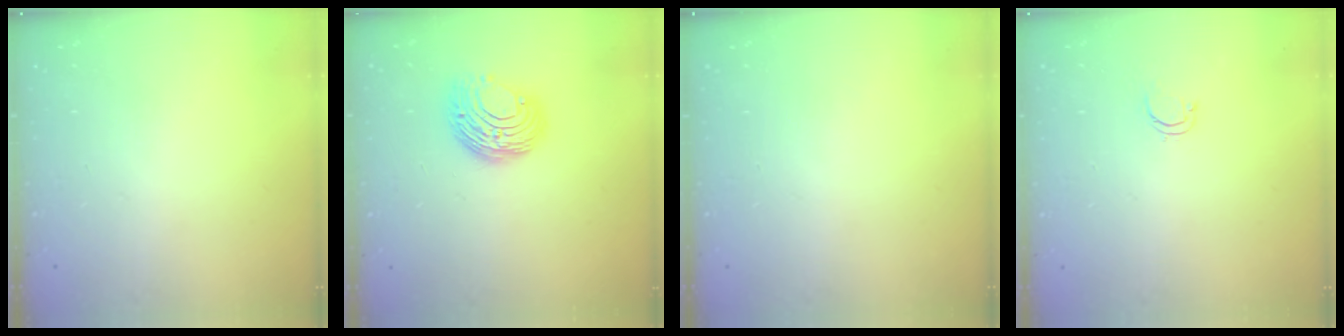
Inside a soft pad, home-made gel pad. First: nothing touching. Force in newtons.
{"total": 9.2, "press": 9.2, "slide": 0.4}
{"total": 0.0}
{"total": 3.5, "press": 3.5, "slide": 0.5}